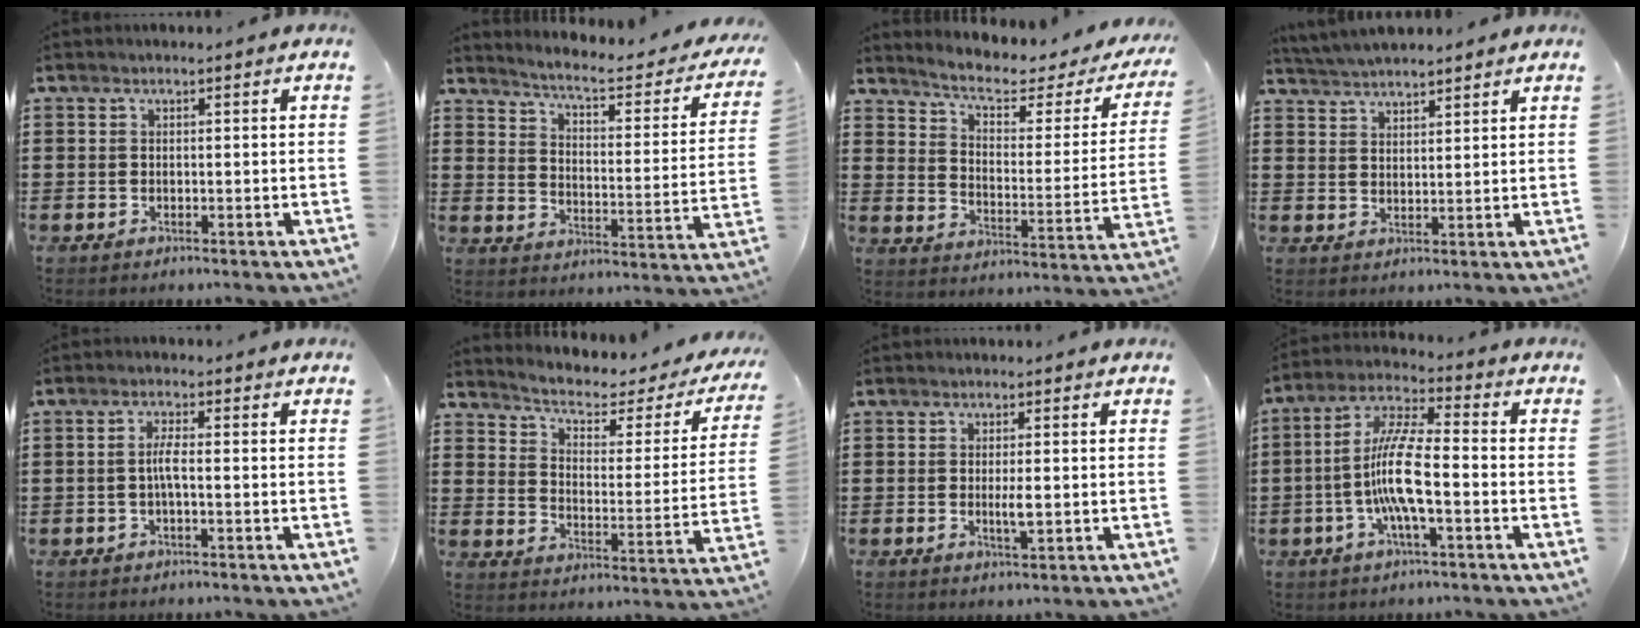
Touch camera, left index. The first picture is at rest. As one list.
[{"total": 4.0, "force": [3.4, 0.1, 2.1], "torque": [-0.061, -0.030, 0.048]}, {"total": 4.8, "force": [3.3, 1.5, 3.2], "torque": [-0.072, -0.021, 0.045]}, {"total": 3.9, "force": [3.8, 0.2, 0.5], "torque": [-0.021, -0.008, 0.071]}, {"total": 2.7, "force": [-0.4, 0.4, 2.6], "torque": [-0.057, -0.002, -0.010]}, {"total": 3.0, "force": [2.1, 1.2, 1.8], "torque": [-0.050, -0.019, 0.024]}, {"total": 2.6, "force": [-0.1, 0.5, 2.5], "torque": [-0.046, -0.005, -0.001]}, {"total": 10.2, "force": [-2.5, 2.6, 9.6], "torque": [-0.216, -0.010, -0.055]}]